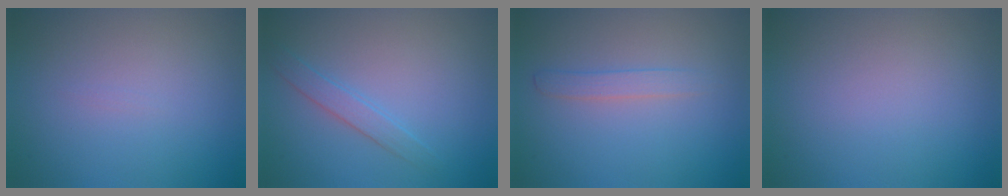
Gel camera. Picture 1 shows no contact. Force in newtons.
{"total": 1.7, "press": 1.7, "slide": 0.1}
{"total": 1.4, "press": 1.4, "slide": 0.0}
{"total": 0.0}